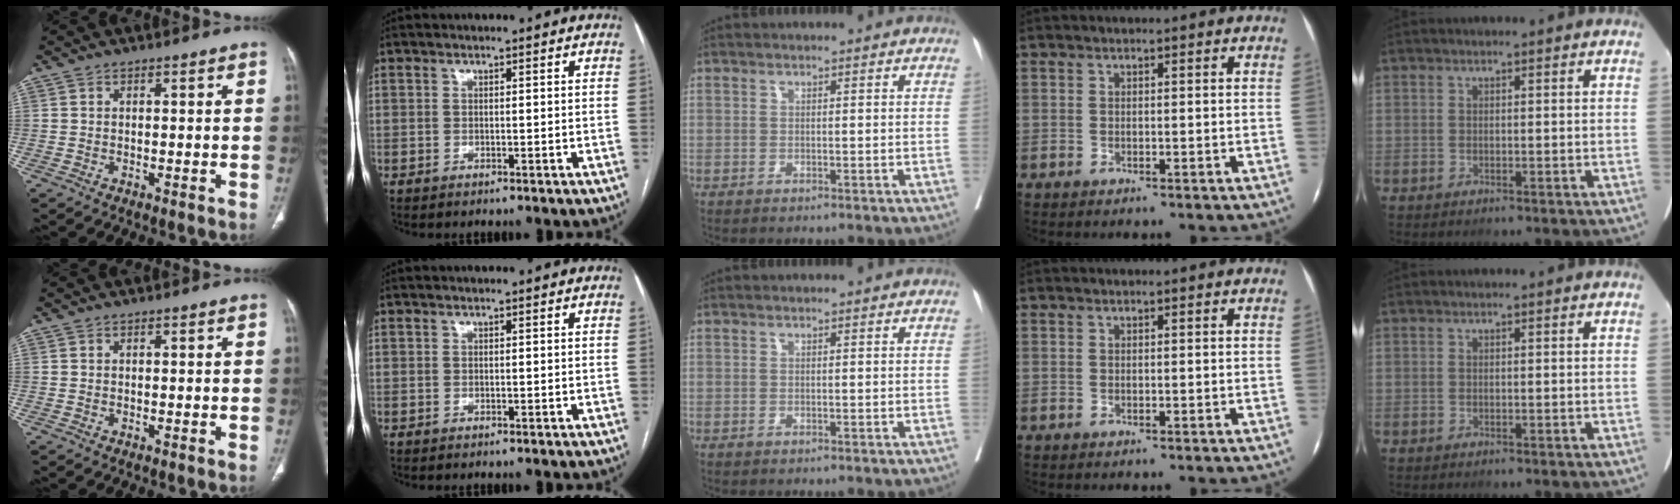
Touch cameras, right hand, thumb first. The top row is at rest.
{}